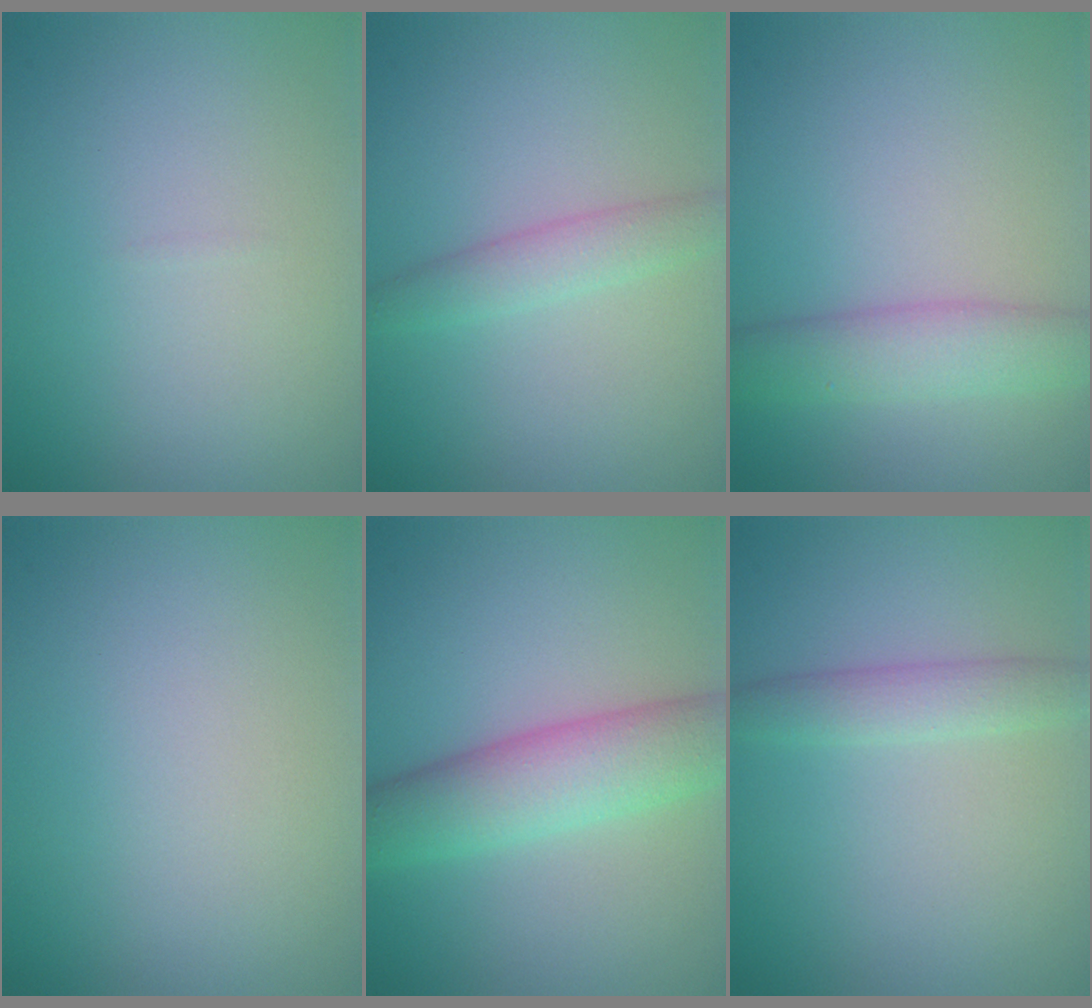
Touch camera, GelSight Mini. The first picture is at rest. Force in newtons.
{"total": 2.2, "press": 2.2, "slide": 0.0}
{"total": 3.8, "press": 3.8, "slide": 0.1}
{"total": 0.0}
{"total": 4.8, "press": 4.8, "slide": 0.2}
{"total": 2.2, "press": 2.2, "slide": 0.0}